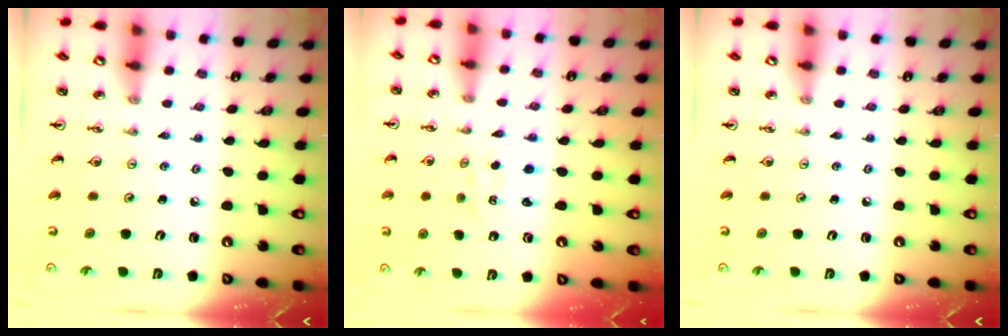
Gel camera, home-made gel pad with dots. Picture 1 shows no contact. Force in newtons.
{"total": 0.9, "press": 0.7, "slide": 0.5}
{"total": 0.0}